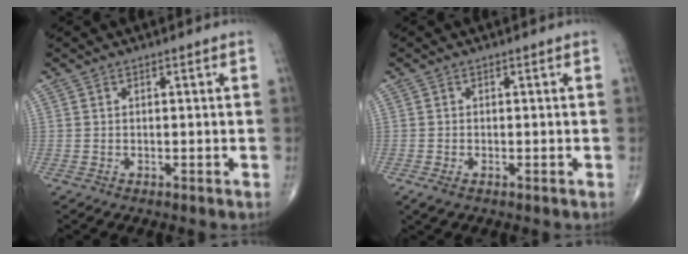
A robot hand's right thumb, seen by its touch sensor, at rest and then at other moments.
{"total": 1.8, "force": [-0.9, 0.8, 1.3], "torque": [-0.032, -0.003, -0.015]}